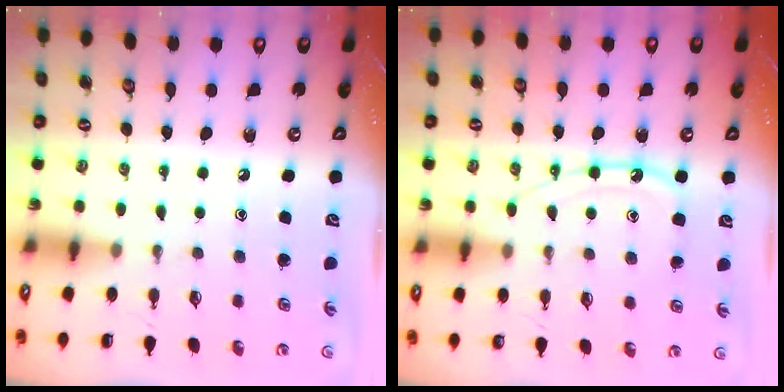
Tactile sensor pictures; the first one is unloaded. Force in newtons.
{"total": 11.1, "press": 11.0, "slide": 1.0}